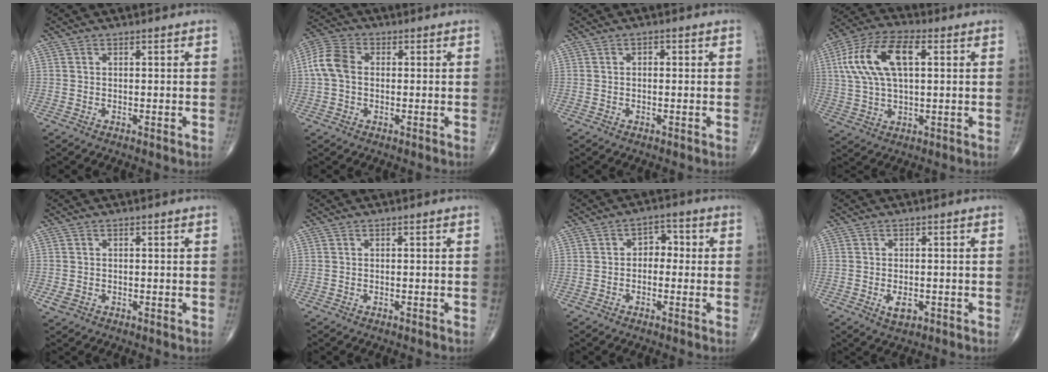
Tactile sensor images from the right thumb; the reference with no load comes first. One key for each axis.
{"total": 7.2, "fx": 0.4, "fy": 5.1, "fz": 5.1, "tx": -0.109, "ty": 0.022, "tz": -0.001}
{"total": 0.9, "fx": 0.1, "fy": 0.6, "fz": 0.7, "tx": -0.007, "ty": 0.002, "tz": -0.001}
{"total": 15.0, "fx": 3.6, "fy": 7.3, "fz": 12.6, "tx": -0.257, "ty": 0.021, "tz": 0.066}
{"total": 1.8, "fx": -0.5, "fy": 1.3, "fz": 1.2, "tx": -0.027, "ty": -0.001, "tz": -0.007}
{"total": 0.0}
{"total": 3.9, "fx": -0.2, "fy": 2.8, "fz": 2.6, "tx": -0.014, "ty": 0.018, "tz": -0.015}
{"total": 2.9, "fx": -0.9, "fy": 1.5, "fz": 2.3, "tx": -0.037, "ty": -0.002, "tz": -0.011}